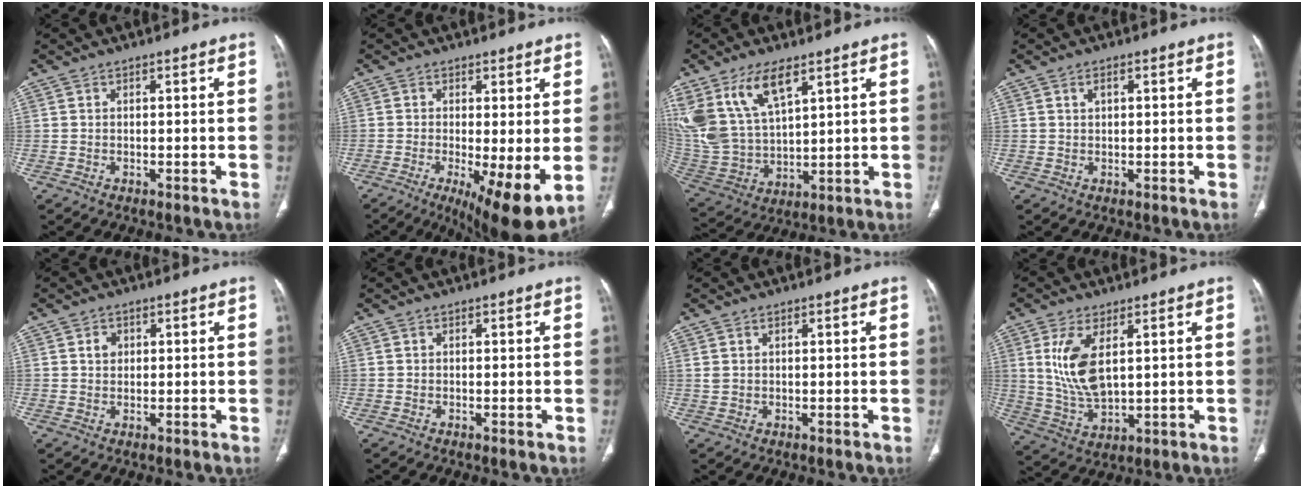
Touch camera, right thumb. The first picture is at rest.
{"total": 12.1, "force": [-2.4, 3.4, 11.3], "torque": [-0.176, -0.029, -0.030]}
{"total": 16.6, "force": [9.0, 8.1, 11.4], "torque": [-0.226, -0.028, 0.193]}
{"total": 1.2, "force": [0.6, 0.7, 0.9], "torque": [-0.014, 0.002, 0.011]}
{"total": 1.9, "force": [0.6, 1.6, 0.8], "torque": [-0.005, -0.002, 0.009]}
{"total": 0.0}
{"total": 1.2, "force": [0.7, 0.7, 0.7], "torque": [-0.016, 0.008, 0.021]}
{"total": 10.4, "force": [3.0, 5.0, 8.7], "torque": [-0.173, -0.015, 0.071]}